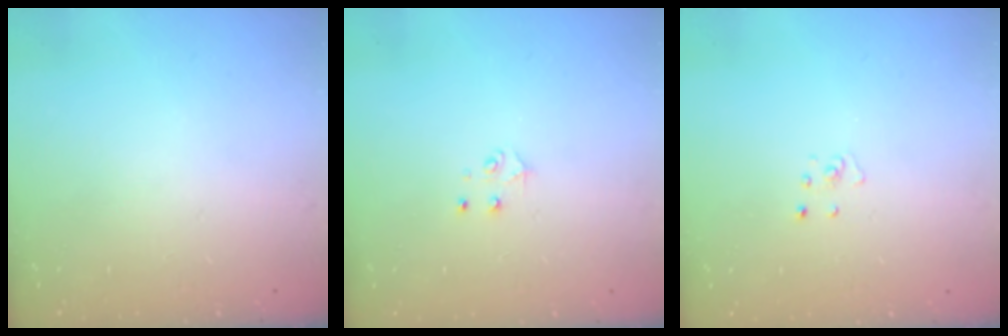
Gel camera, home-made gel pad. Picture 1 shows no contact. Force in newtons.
{"total": 3.7, "press": 3.7, "slide": 0.4}
{"total": 2.3, "press": 2.3, "slide": 0.2}